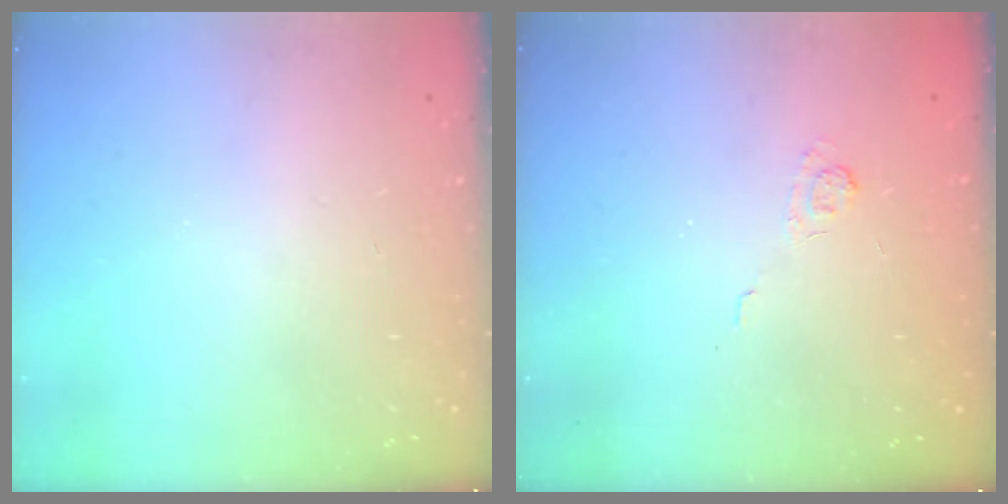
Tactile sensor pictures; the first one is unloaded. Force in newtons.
{"total": 2.5, "press": 2.1, "slide": 1.4}